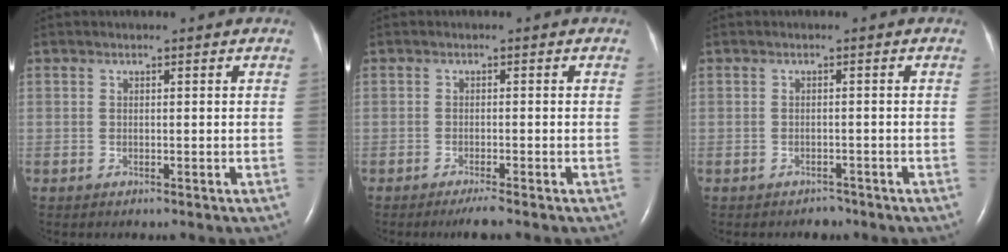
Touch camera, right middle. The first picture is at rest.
{"total": 2.4, "force": [-1.8, -0.3, 1.5], "torque": [-0.030, -0.006, -0.033]}
{"total": 1.3, "force": [-1.1, 0.7, 0.1], "torque": [-0.006, 0.001, -0.015]}